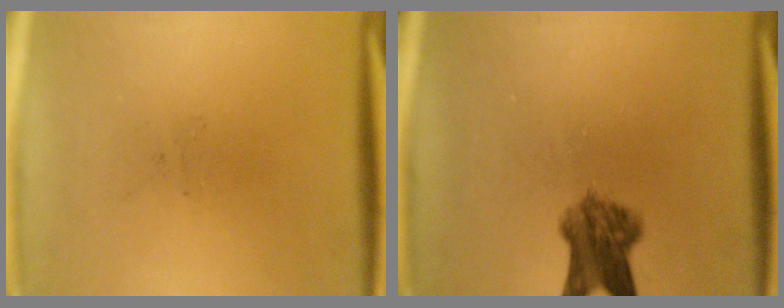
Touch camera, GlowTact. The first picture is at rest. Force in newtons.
{"total": 6.0}